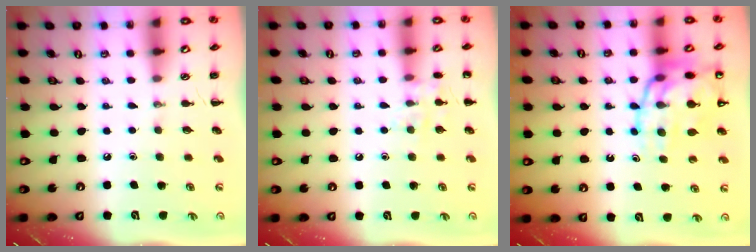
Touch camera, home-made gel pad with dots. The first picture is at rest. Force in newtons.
{"total": 8.1, "press": 7.9, "slide": 1.4}
{"total": 19.4, "press": 19.1, "slide": 3.5}